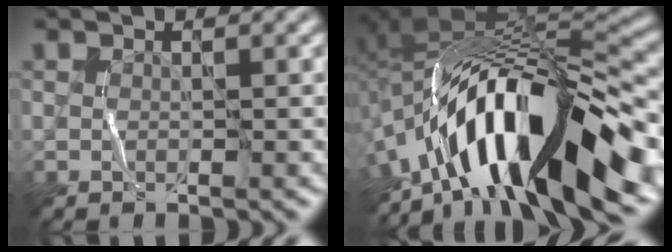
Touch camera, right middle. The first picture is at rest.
{"total": 15.2, "force": [-7.5, 4.8, 12.4], "torque": [-0.195, 0.019, -0.121]}